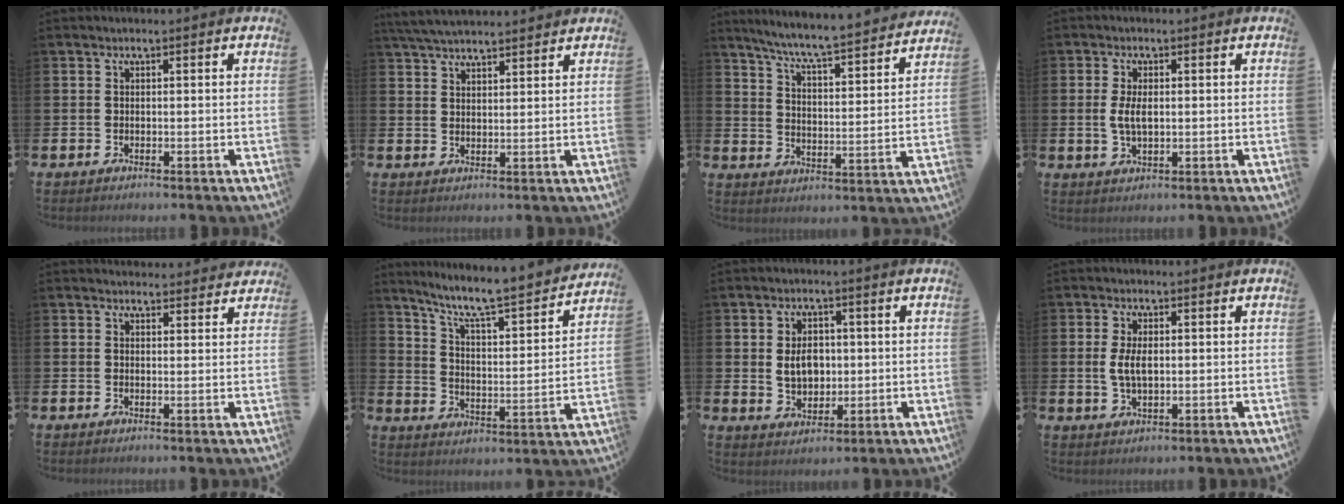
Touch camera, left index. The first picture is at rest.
{"total": 4.6, "force": [4.5, 0.7, 1.0], "torque": [-0.035, -0.013, 0.084]}
{"total": 7.0, "force": [6.6, -0.1, 2.3], "torque": [-0.073, -0.056, 0.109]}
{"total": 3.6, "force": [0.3, 1.7, 3.1], "torque": [-0.055, 0.005, 0.002]}
{"total": 2.6, "force": [2.5, 0.7, 0.0], "torque": [0.007, -0.014, 0.044]}
{"total": 8.1, "force": [7.2, 0.9, 3.6], "torque": [-0.093, -0.058, 0.116]}
{"total": 4.6, "force": [0.6, 3.4, 3.1], "torque": [-0.046, 0.006, 0.004]}
{"total": 3.7, "force": [0.5, 1.8, 3.2], "torque": [-0.050, 0.002, 0.003]}